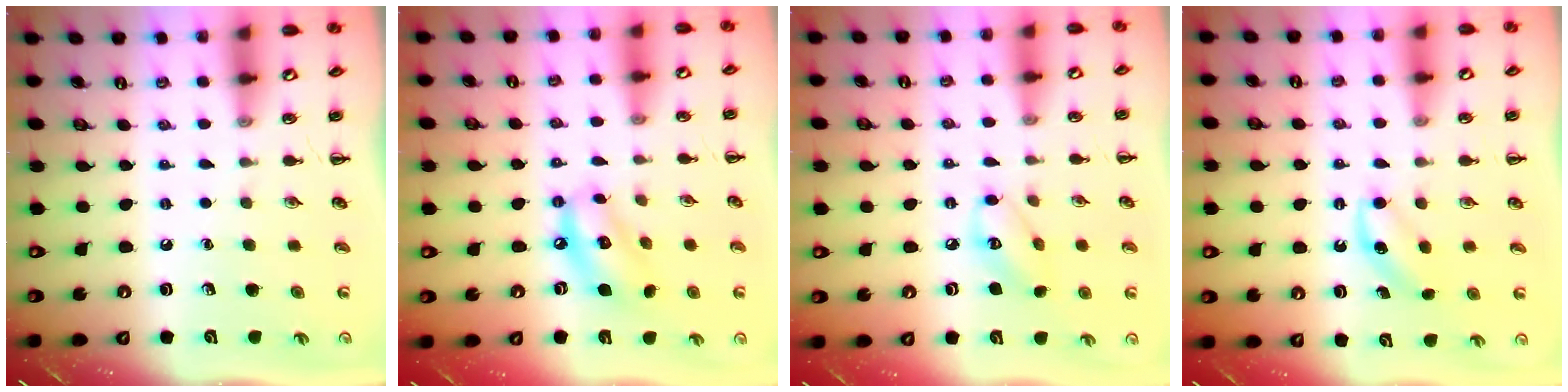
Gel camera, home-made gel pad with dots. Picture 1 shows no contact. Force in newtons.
{"total": 9.5, "press": 9.3, "slide": 2.1}
{"total": 6.6, "press": 6.6, "slide": 0.6}
{"total": 5.1, "press": 4.8, "slide": 1.4}